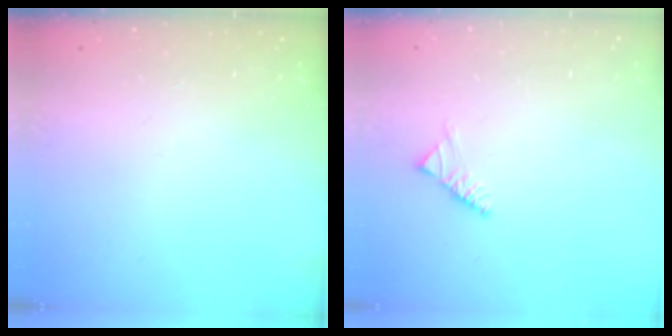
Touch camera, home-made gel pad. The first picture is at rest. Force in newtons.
{"total": 2.6, "press": 2.5, "slide": 0.8}